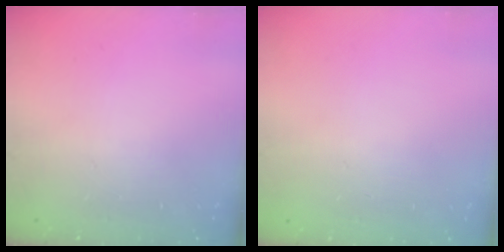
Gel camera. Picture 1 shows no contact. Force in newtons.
{"total": 0.0}